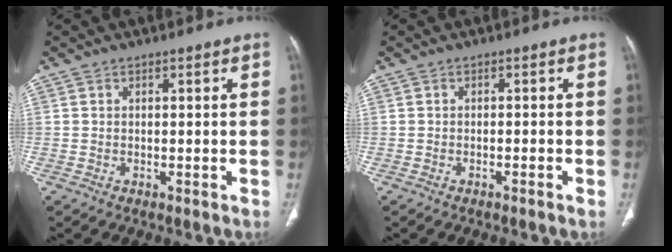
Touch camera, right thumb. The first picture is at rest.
{"total": 0.8, "force": [-0.5, -0.1, 0.6], "torque": [-0.016, 0.004, -0.007]}